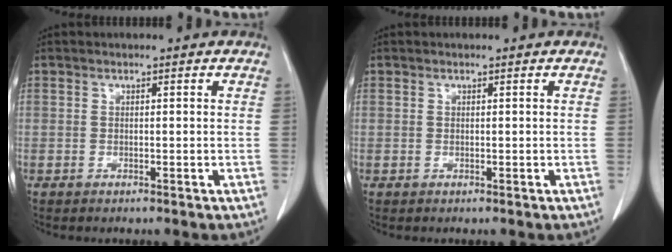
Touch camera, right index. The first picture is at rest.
{"total": 0.0}